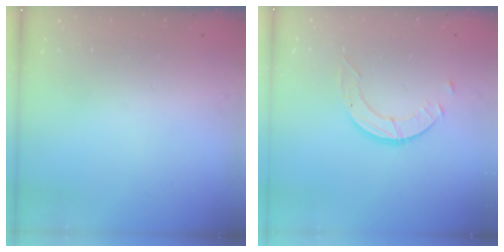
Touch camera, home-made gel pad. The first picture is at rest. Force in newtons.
{"total": 3.6, "press": 3.5, "slide": 0.4}